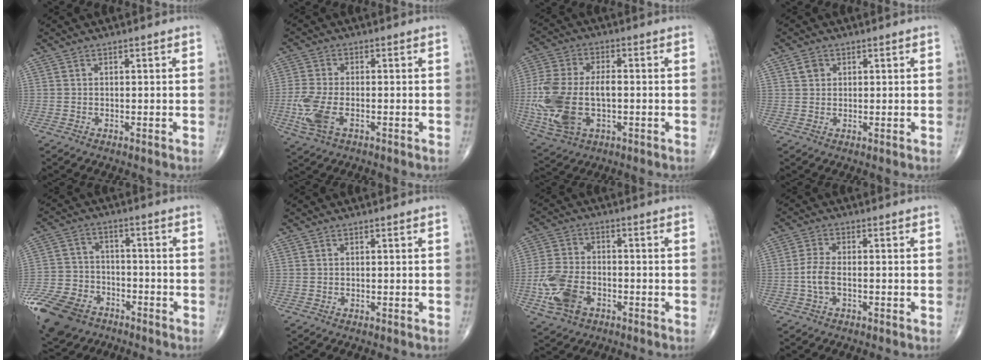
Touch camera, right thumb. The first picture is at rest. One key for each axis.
{"total": 7.6, "fx": -2.2, "fy": 3.8, "fz": 6.2, "tx": -0.155, "ty": -0.002, "tz": -0.043}
{"total": 17.0, "fx": -2.3, "fy": 9.7, "fz": 13.8, "tx": -0.313, "ty": 0.006, "tz": -0.034}
{"total": 2.1, "fx": 0.9, "fy": 1.7, "fz": 0.8, "tx": -0.007, "ty": -0.002, "tz": 0.014}
{"total": 17.2, "fx": -10.1, "fy": 11.3, "fz": 8.1, "tx": -0.174, "ty": 0.029, "tz": -0.178}
{"total": 0.0}
{"total": 10.4, "fx": -3.8, "fy": 6.7, "fz": 7.1, "tx": -0.150, "ty": 0.013, "tz": -0.073}
{"total": 4.0, "fx": -1.1, "fy": 2.0, "fz": 3.3, "tx": -0.077, "ty": 0.011, "tz": -0.025}